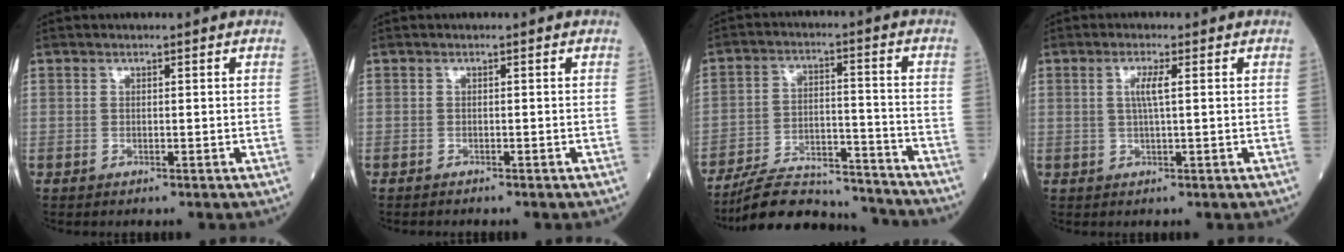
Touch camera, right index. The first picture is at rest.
{"total": 0.6, "force": [-0.6, 0.1, 0.1], "torque": [-0.007, -0.002, -0.012]}
{"total": 15.6, "force": [-14.9, 2.8, 3.7], "torque": [-0.057, 0.021, -0.229]}
{"total": 3.1, "force": [0.5, 0.1, 3.1], "torque": [-0.063, 0.001, 0.009]}